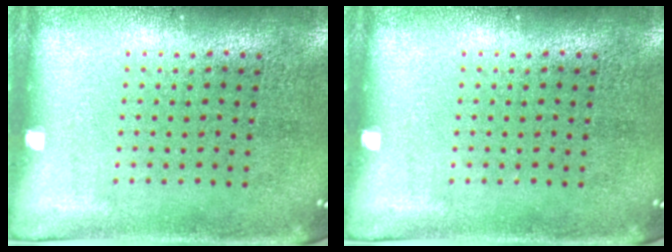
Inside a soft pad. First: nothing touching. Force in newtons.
{"total": 0.0}